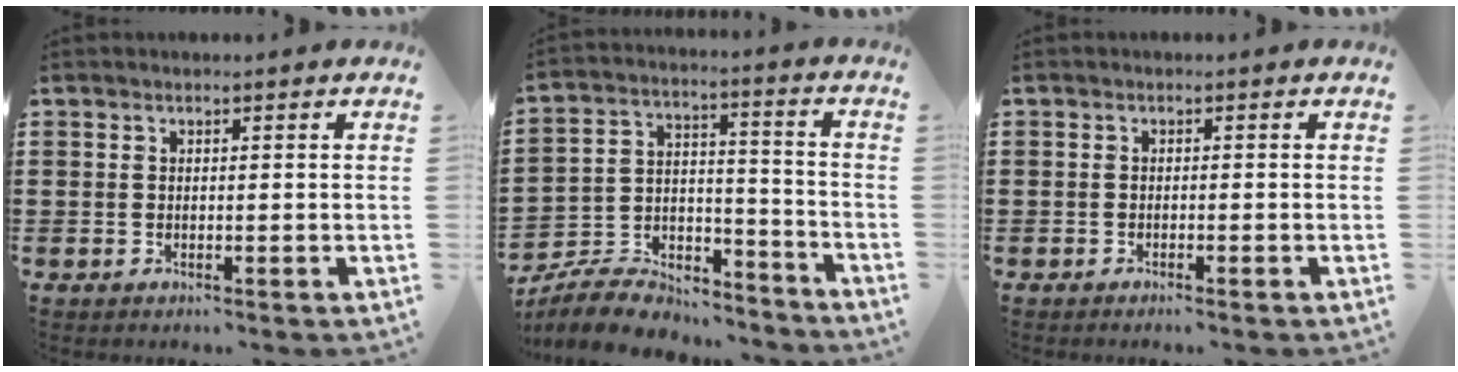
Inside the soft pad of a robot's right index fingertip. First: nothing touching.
{"total": 7.7, "force": [-7.0, 2.6, 1.9], "torque": [-0.049, 0.013, -0.139]}
{"total": 0.7, "force": [-0.6, 0.0, 0.4], "torque": [-0.008, -0.002, -0.012]}